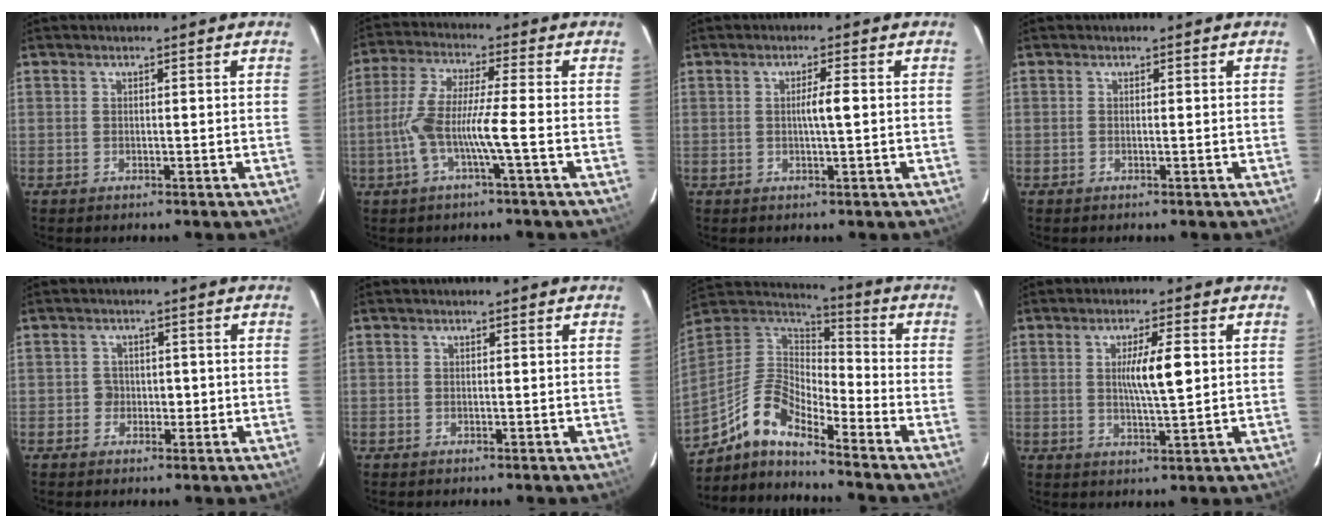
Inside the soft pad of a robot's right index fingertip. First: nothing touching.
{"total": 8.4, "force": [-2.2, -0.1, 8.1], "torque": [-0.172, 0.013, -0.045]}
{"total": 2.6, "force": [0.0, -0.1, 2.6], "torque": [-0.046, 0.000, -0.001]}
{"total": 0.0}
{"total": 2.3, "force": [-0.3, 2.1, 0.9], "torque": [-0.005, 0.009, -0.004]}
{"total": 0.0}
{"total": 10.9, "force": [-8.5, 2.7, 6.2], "torque": [-0.136, 0.033, -0.160]}
{"total": 6.2, "force": [0.9, 0.5, 6.1], "torque": [-0.105, -0.001, 0.016]}